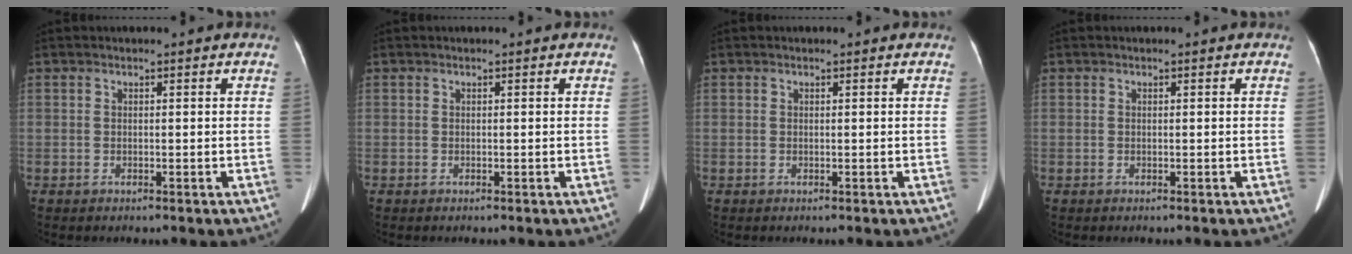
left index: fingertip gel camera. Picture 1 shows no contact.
{"total": 0.0}
{"total": 0.0}
{"total": 0.0}